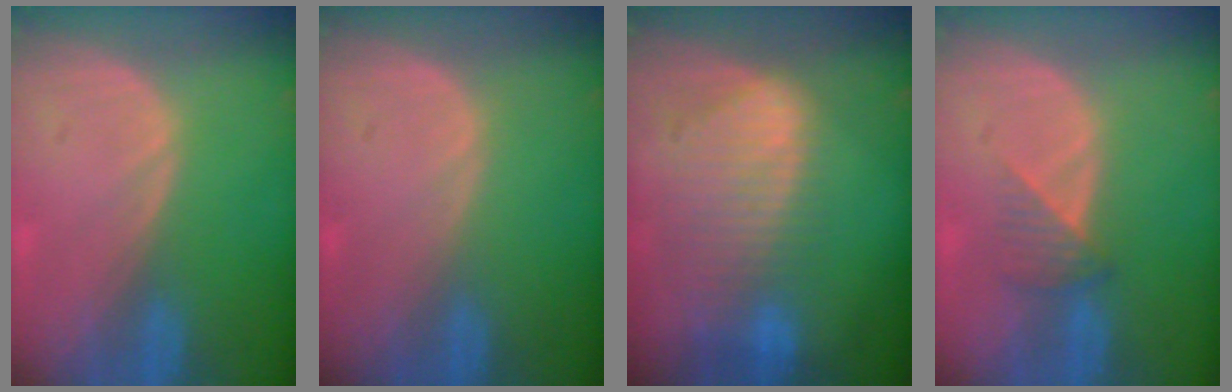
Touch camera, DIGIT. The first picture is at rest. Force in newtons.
{"total": 0.0}
{"total": 9.1, "press": 8.0, "slide": 4.4}
{"total": 3.1, "press": 2.8, "slide": 1.4}